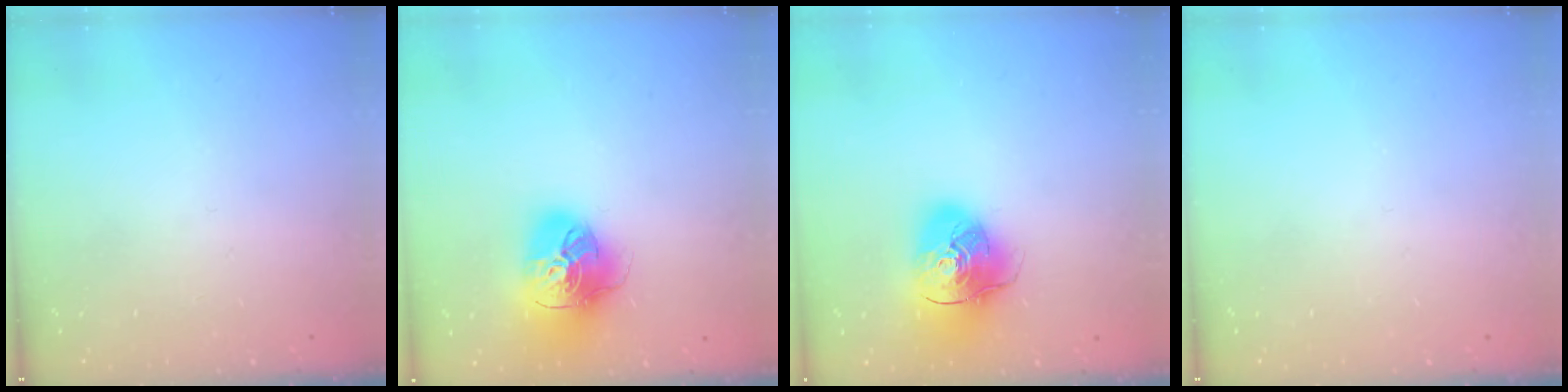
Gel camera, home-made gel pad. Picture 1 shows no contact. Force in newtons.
{"total": 19.5, "press": 19.4, "slide": 2.2}
{"total": 15.6, "press": 15.4, "slide": 2.2}
{"total": 0.0}